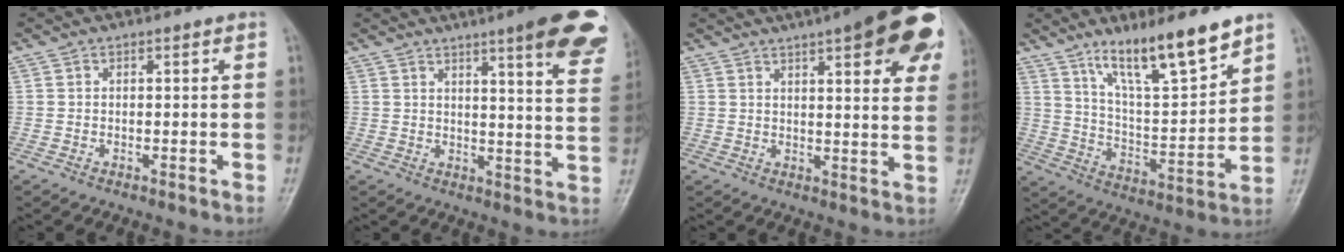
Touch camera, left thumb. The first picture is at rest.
{"total": 16.5, "force": [10.7, 2.5, 12.4], "torque": [-0.126, -0.045, 0.120]}
{"total": 22.1, "force": [11.5, 6.3, 17.7], "torque": [-0.212, -0.007, 0.138]}
{"total": 14.9, "force": [10.7, 2.7, 10.0], "torque": [-0.155, -0.068, 0.196]}